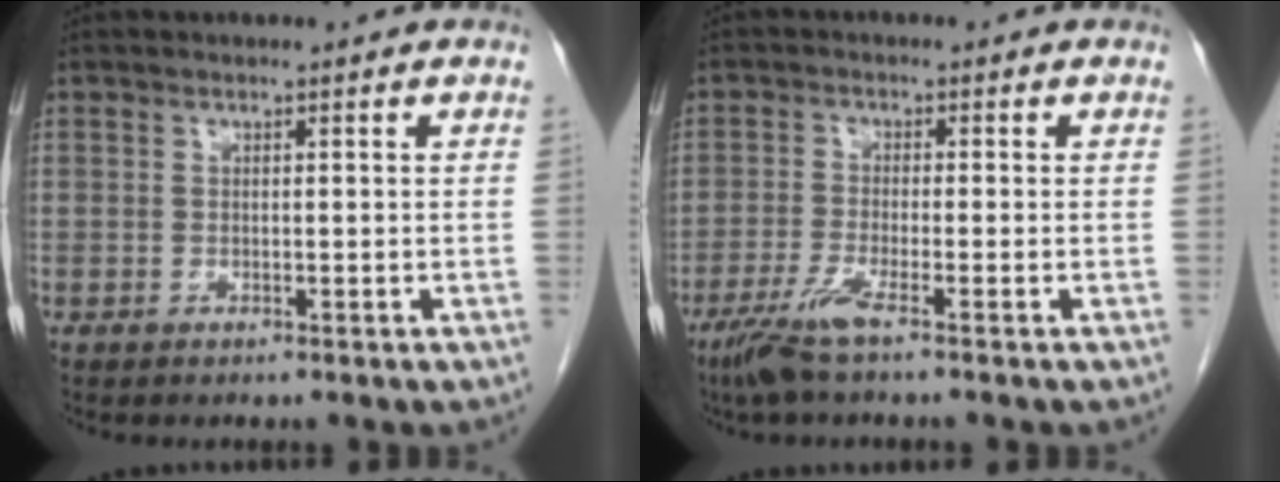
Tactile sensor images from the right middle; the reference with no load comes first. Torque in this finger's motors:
{"motor_torque": [1.21, -0.78, 0.40, 0.10]}